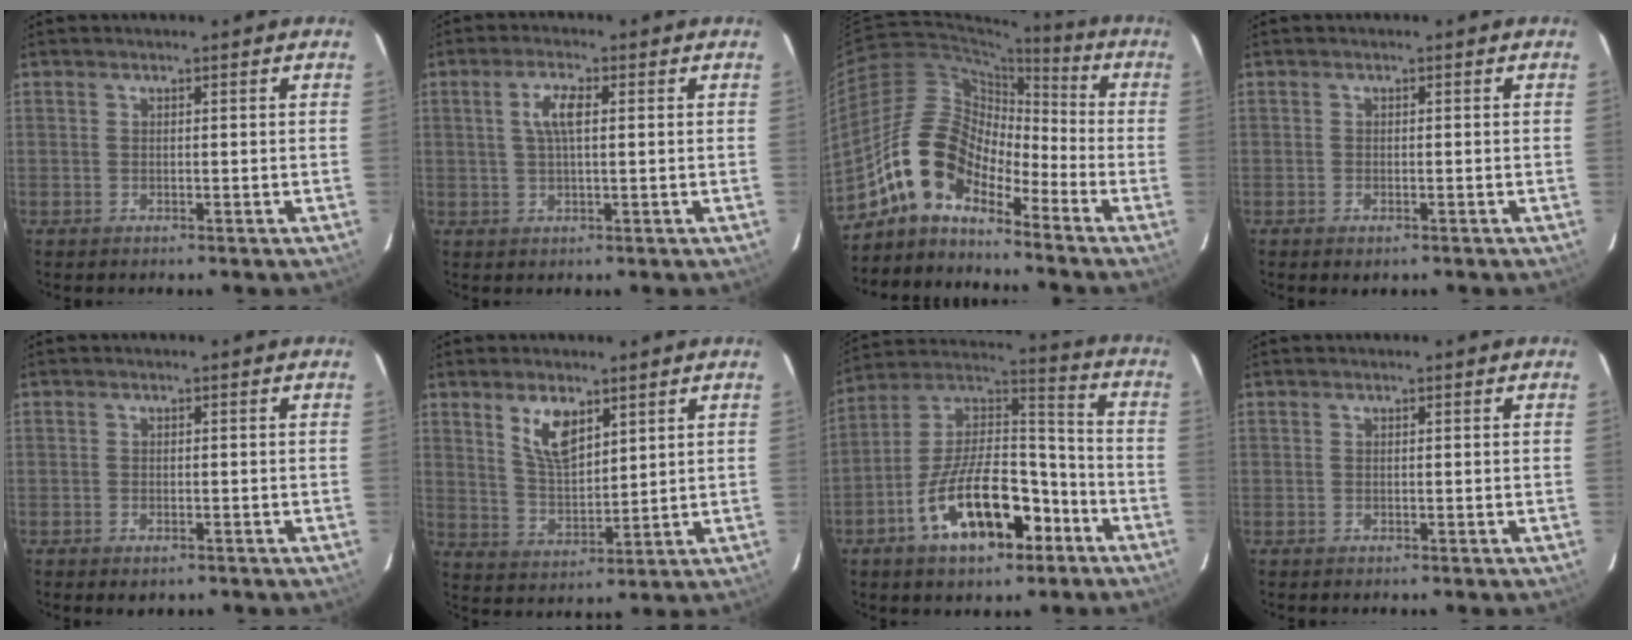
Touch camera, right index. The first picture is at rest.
{"total": 4.3, "force": [0.9, 1.3, 4.0], "torque": [-0.077, 0.007, 0.018]}
{"total": 11.8, "force": [-8.5, 5.8, 5.7], "torque": [-0.101, 0.026, -0.172]}
{"total": 1.2, "force": [-0.8, 0.7, 0.7], "torque": [-0.011, -0.003, -0.013]}
{"total": 1.9, "force": [-1.2, 1.1, 1.1], "torque": [-0.021, -0.004, -0.019]}
{"total": 7.9, "force": [4.4, 3.4, 5.6], "torque": [-0.099, 0.000, 0.093]}
{"total": 19.1, "force": [-9.2, 9.0, 14.1], "torque": [-0.256, 0.016, -0.146]}
{"total": 0.0}